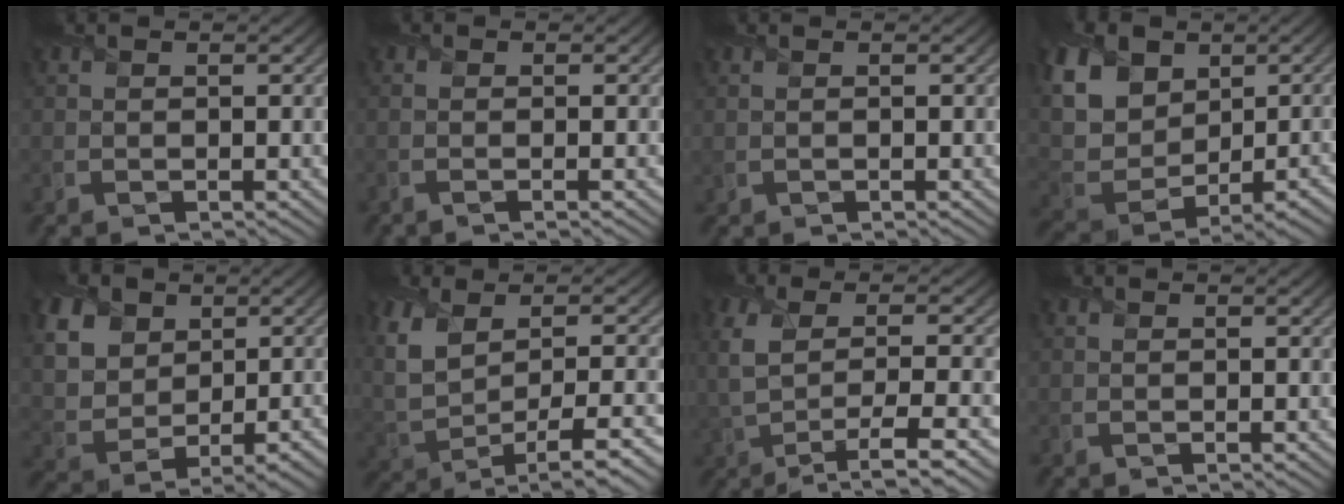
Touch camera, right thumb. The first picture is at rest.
{"total": 1.3, "force": [-0.4, 0.3, 1.2], "torque": [-0.018, 0.000, -0.016]}
{"total": 0.0}
{"total": 13.3, "force": [5.0, 9.3, 8.1], "torque": [-0.199, 0.016, 0.097]}
{"total": 10.0, "force": [3.4, 7.3, 5.8], "torque": [-0.149, 0.013, 0.066]}
{"total": 8.8, "force": [0.4, 3.9, 7.8], "torque": [-0.170, -0.013, 0.007]}
{"total": 7.8, "force": [-0.9, 2.5, 7.3], "torque": [-0.149, -0.006, -0.019]}
{"total": 0.0}